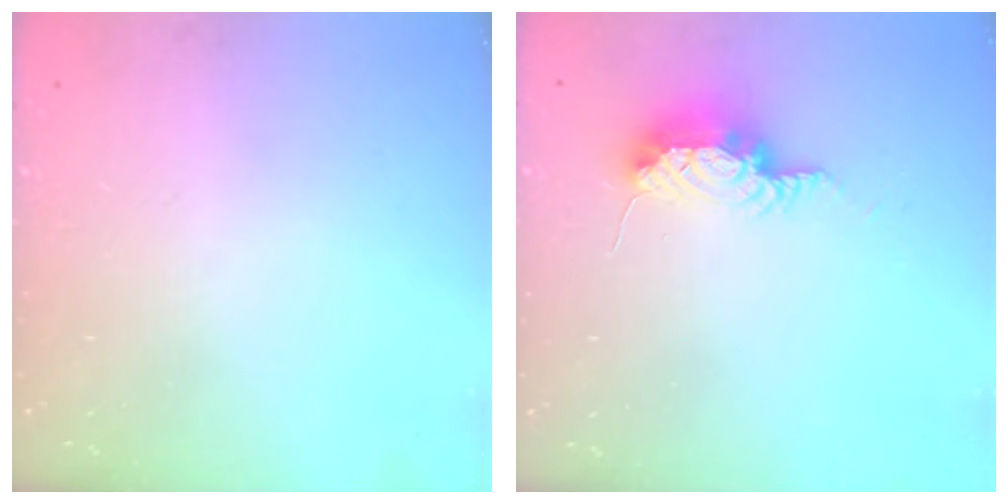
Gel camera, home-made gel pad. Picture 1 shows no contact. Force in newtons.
{"total": 7.9, "press": 7.7, "slide": 1.8}